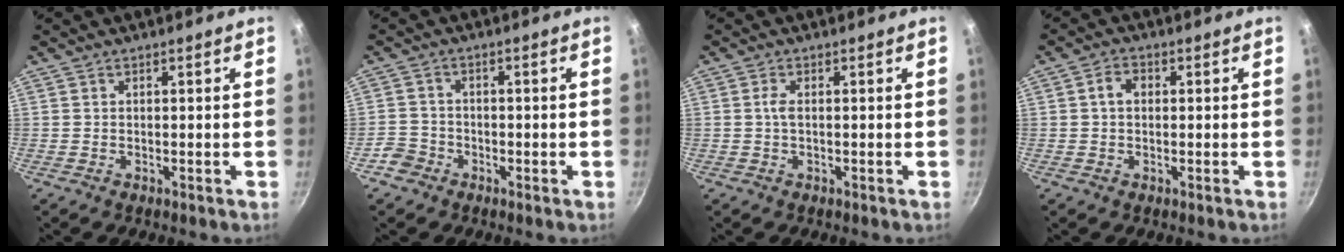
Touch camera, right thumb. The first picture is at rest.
{"total": 3.8, "force": [-2.3, 2.9, 0.7], "torque": [-0.002, 0.031, -0.042]}
{"total": 1.6, "force": [0.0, 0.7, 1.5], "torque": [-0.033, 0.004, -0.003]}
{"total": 3.2, "force": [0.3, 2.4, 2.1], "torque": [-0.027, 0.008, 0.001]}